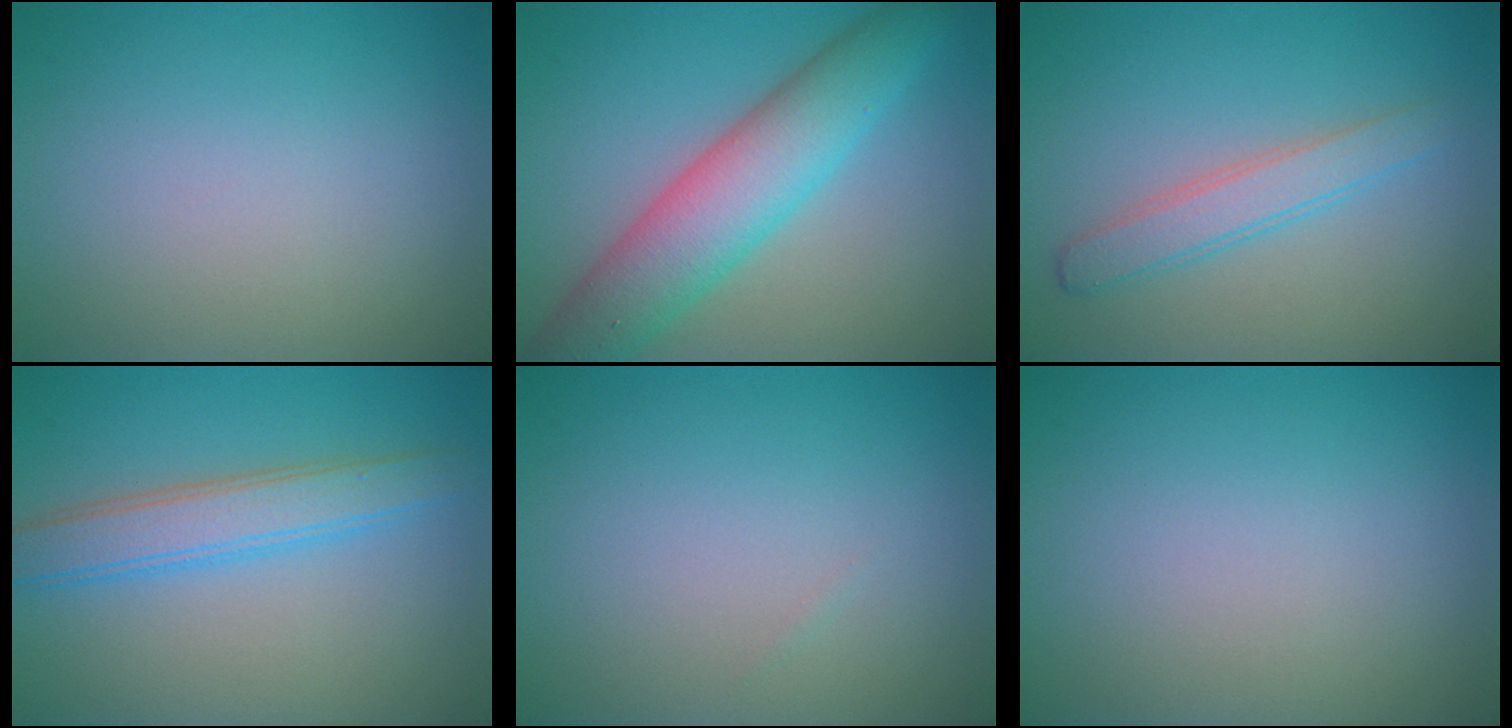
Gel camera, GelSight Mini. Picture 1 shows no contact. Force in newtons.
{"total": 7.4, "press": 7.4, "slide": 0.4}
{"total": 2.6, "press": 2.6, "slide": 0.2}
{"total": 3.9, "press": 3.9, "slide": 0.1}
{"total": 0.0}
{"total": 0.0}